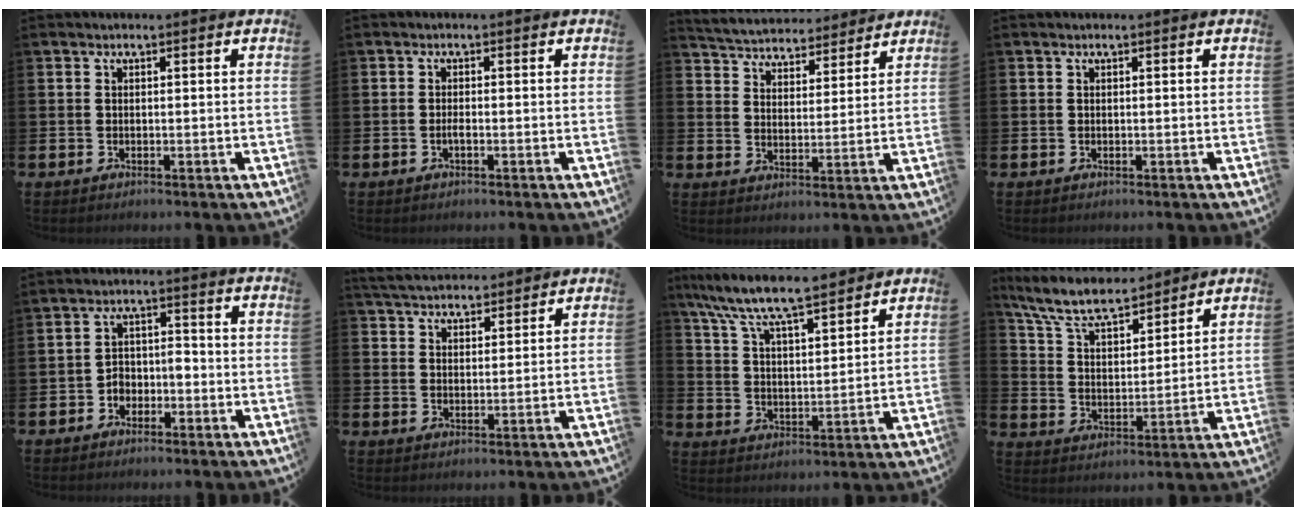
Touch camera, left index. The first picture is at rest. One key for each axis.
{"total": 0.9, "fx": -0.4, "fy": 0.2, "fz": 0.8, "tx": -0.020, "ty": 0.001, "tz": -0.006}
{"total": 4.9, "fx": 4.8, "fy": 1.1, "fz": -0.1, "tx": -0.026, "ty": -0.035, "tz": 0.083}
{"total": 0.0}
{"total": 3.1, "fx": -2.0, "fy": 2.2, "fz": 1.1, "tx": -0.024, "ty": 0.006, "tz": -0.046}
{"total": 4.8, "fx": 4.6, "fy": 1.0, "fz": 0.3, "tx": -0.028, "ty": -0.018, "tz": 0.086}
{"total": 8.6, "fx": 8.1, "fy": 0.7, "fz": 2.9, "tx": -0.093, "ty": -0.052, "tz": 0.142}
{"total": 8.5, "fx": 7.6, "fy": 2.1, "fz": 3.1, "tx": -0.096, "ty": -0.042, "tz": 0.135}